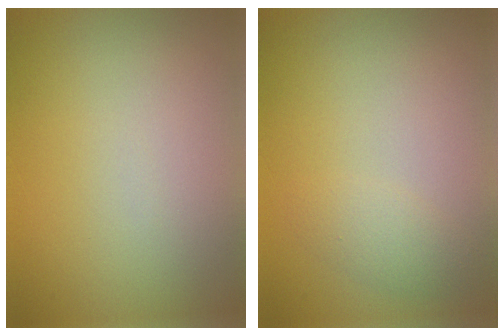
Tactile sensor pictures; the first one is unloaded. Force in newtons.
{"total": 1.6, "press": 1.6, "slide": 0.1}